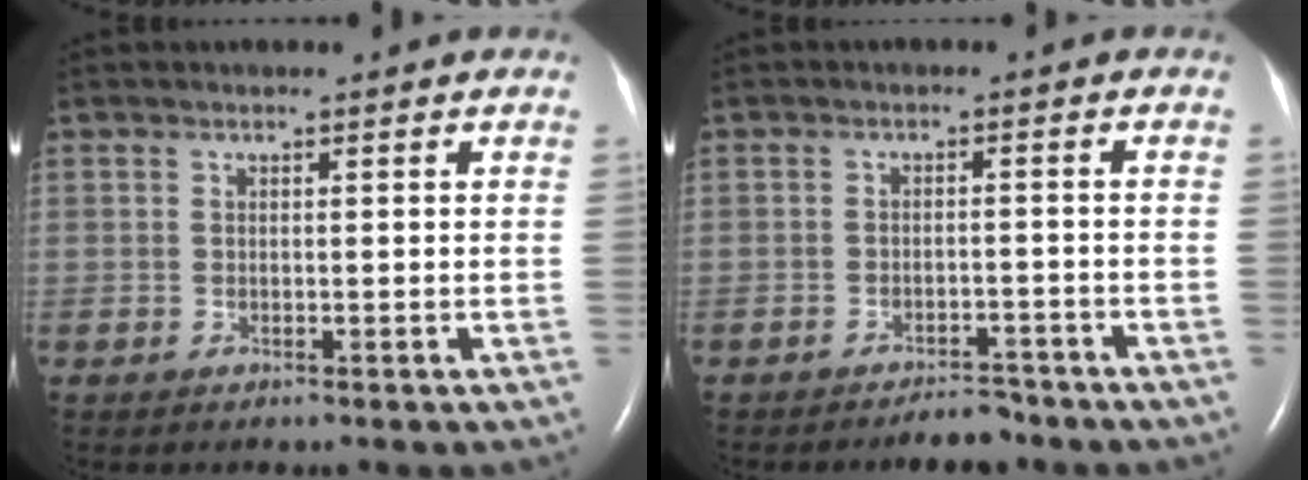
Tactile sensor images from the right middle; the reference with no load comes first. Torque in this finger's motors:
{"motor_torque": [-0.01, 0.01, 0.01, 0.01]}